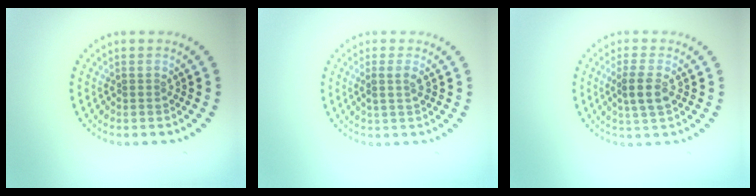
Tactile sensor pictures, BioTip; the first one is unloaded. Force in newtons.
{"total": 1.5, "press": 1.3, "slide": 0.8}
{"total": 2.9, "press": 2.7, "slide": 1.1}